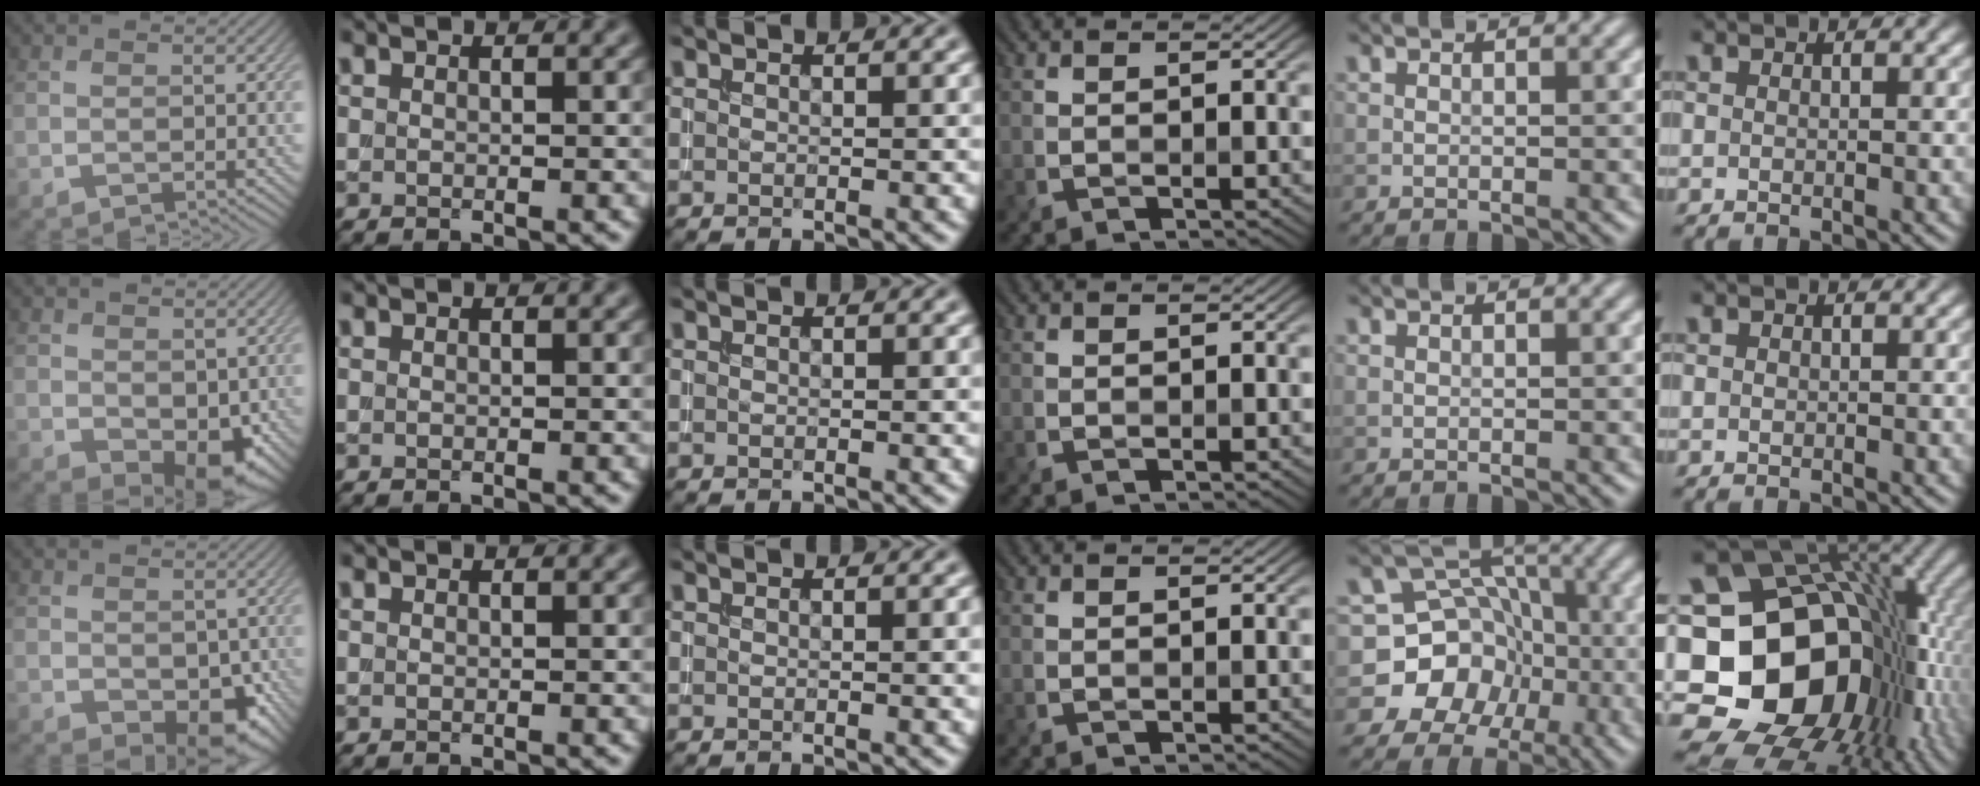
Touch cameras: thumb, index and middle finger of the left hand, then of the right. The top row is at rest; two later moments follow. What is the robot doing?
{"motion": "extract", "object": "drawer"}